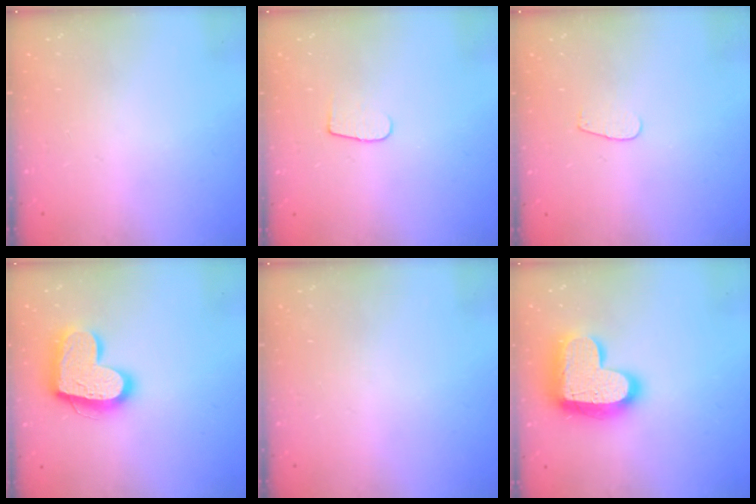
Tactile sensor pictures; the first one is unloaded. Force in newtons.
{"total": 5.2, "press": 5.1, "slide": 0.6}
{"total": 2.6, "press": 2.5, "slide": 0.3}
{"total": 17.5, "press": 17.4, "slide": 1.6}
{"total": 0.0}
{"total": 19.8, "press": 19.8, "slide": 1.5}